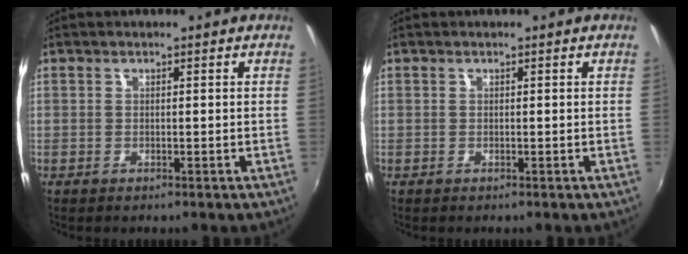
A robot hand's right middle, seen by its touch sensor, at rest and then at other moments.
{"total": 0.0}